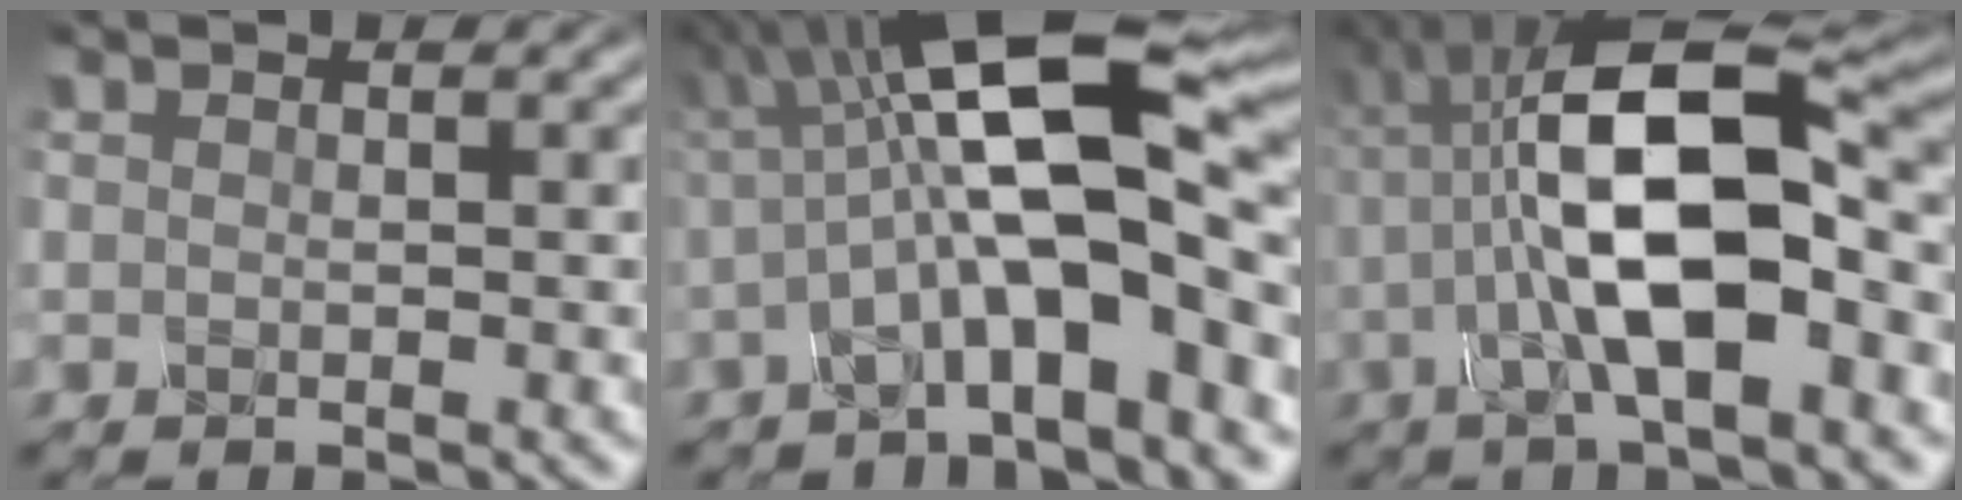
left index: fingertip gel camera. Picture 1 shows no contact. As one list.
[{"total": 12.5, "force": [-0.1, 3.4, 12.0], "torque": [-0.196, 0.021, -0.013]}, {"total": 11.0, "force": [-0.8, 3.6, 10.3], "torque": [-0.179, 0.013, -0.023]}]